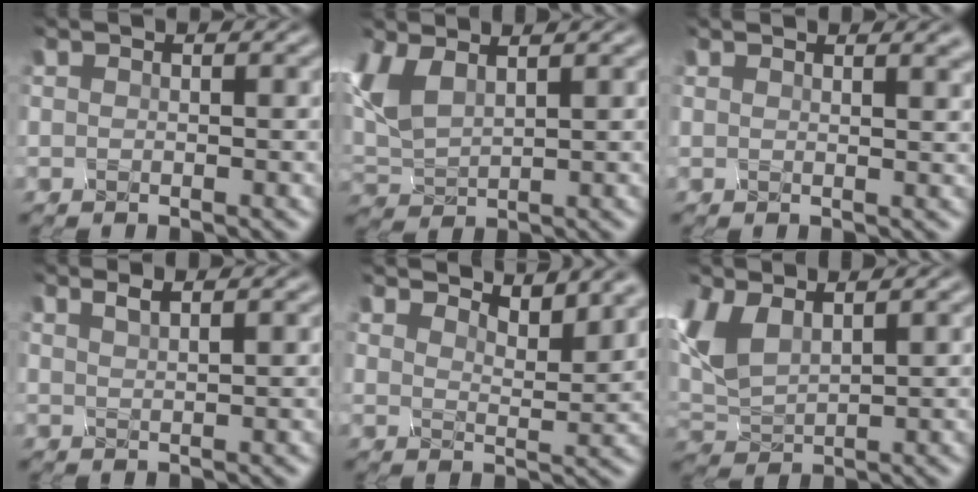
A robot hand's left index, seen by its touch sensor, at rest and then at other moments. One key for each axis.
{"total": 2.6, "fx": 0.6, "fy": 1.5, "fz": 2.0, "tx": -0.077, "ty": -0.003, "tz": 0.035}
{"total": 3.8, "fx": 2.6, "fy": 1.5, "fz": 2.2, "tx": -0.010, "ty": 0.020, "tz": 0.021}
{"total": 1.1, "fx": 0.6, "fy": 0.2, "fz": 0.9, "tx": -0.005, "ty": 0.005, "tz": 0.007}
{"total": 6.4, "fx": 5.5, "fy": 1.6, "fz": 2.8, "tx": -0.047, "ty": -0.005, "tz": 0.072}
{"total": 3.3, "fx": 0.5, "fy": 2.1, "fz": 2.5, "tx": -0.087, "ty": -0.008, "tz": 0.035}